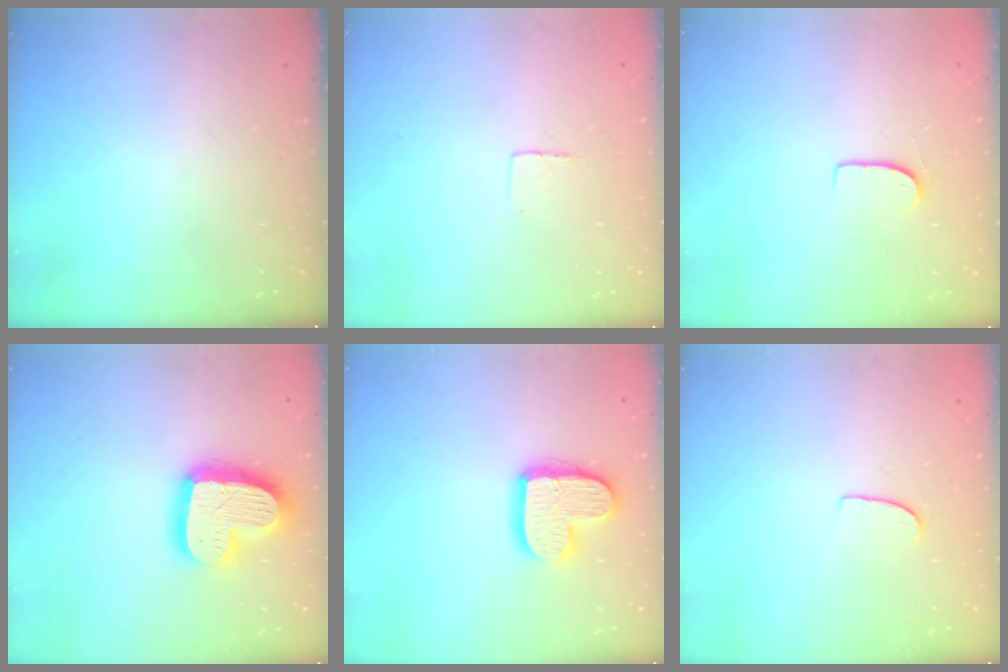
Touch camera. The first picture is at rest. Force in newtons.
{"total": 3.0, "press": 3.0, "slide": 0.2}
{"total": 6.1, "press": 6.1, "slide": 0.5}
{"total": 19.4, "press": 19.3, "slide": 1.5}
{"total": 14.2, "press": 14.2, "slide": 1.1}
{"total": 5.4, "press": 5.4, "slide": 0.4}